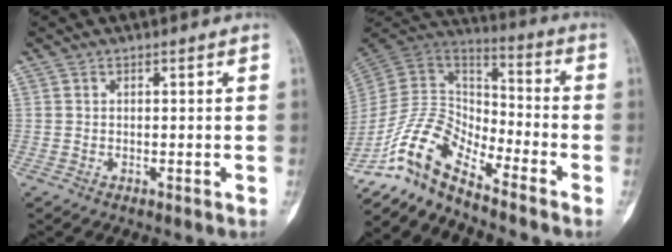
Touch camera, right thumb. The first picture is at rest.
{"total": 12.5, "force": [-10.2, 3.9, 6.1], "torque": [-0.121, 0.089, -0.203]}